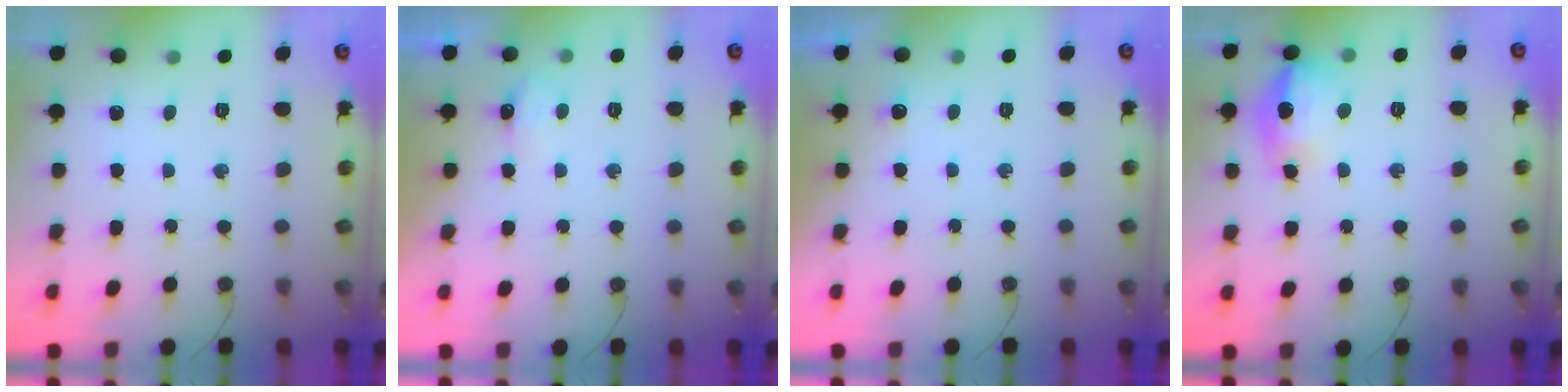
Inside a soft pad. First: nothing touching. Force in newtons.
{"total": 5.3, "press": 5.2, "slide": 1.0}
{"total": 4.7, "press": 4.5, "slide": 1.3}
{"total": 14.6, "press": 14.6, "slide": 1.4}